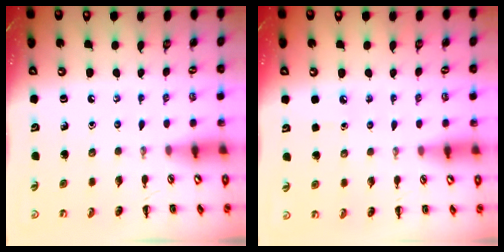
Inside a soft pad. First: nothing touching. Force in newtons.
{"total": 2.8, "press": 2.6, "slide": 1.0}